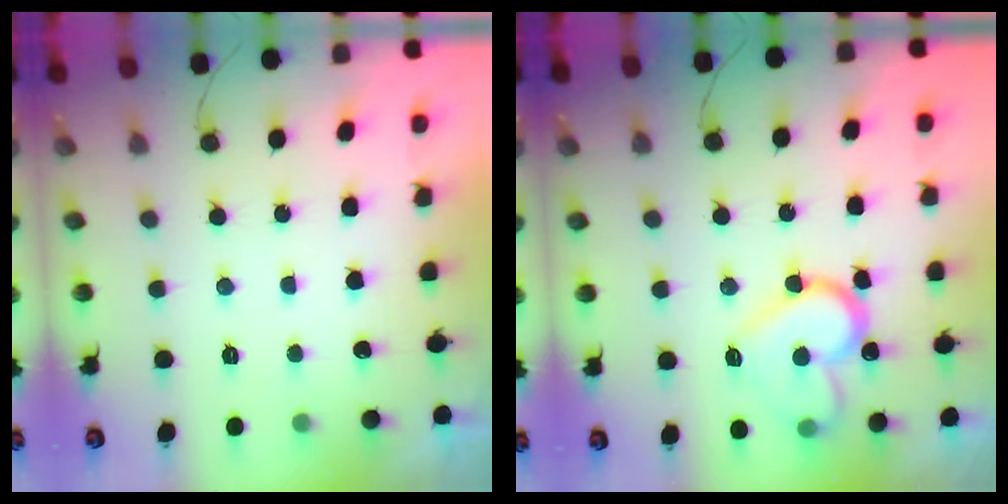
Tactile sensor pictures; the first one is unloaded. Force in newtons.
{"total": 15.4, "press": 15.3, "slide": 1.7}